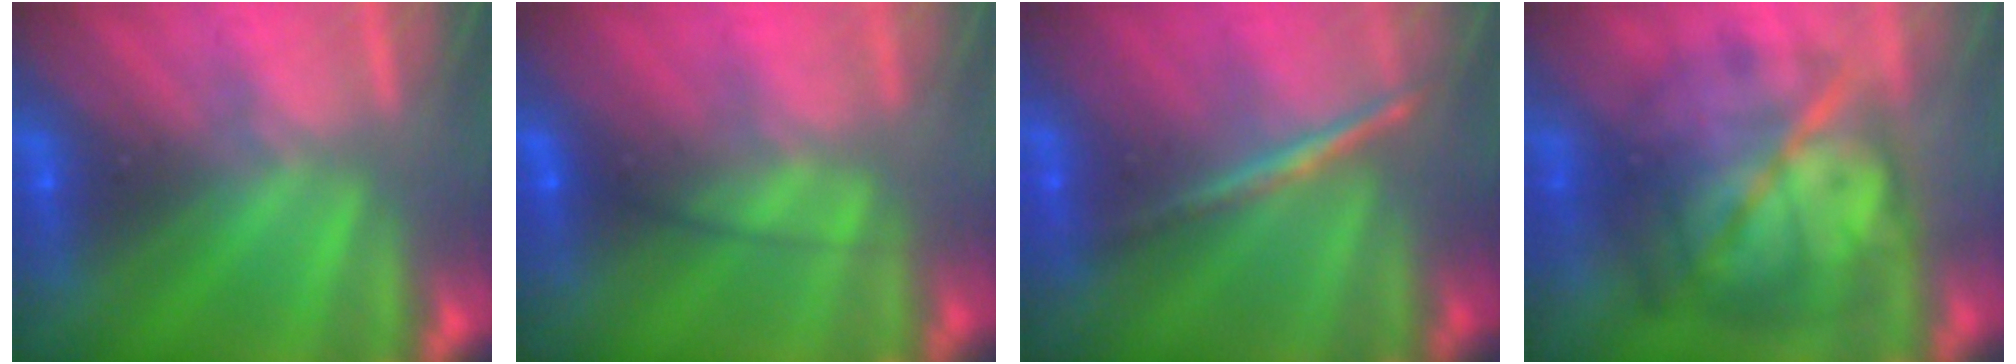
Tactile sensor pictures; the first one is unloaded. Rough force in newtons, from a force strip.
{"total": 2.3}
{"total": 1.9}
{"total": 7.6}